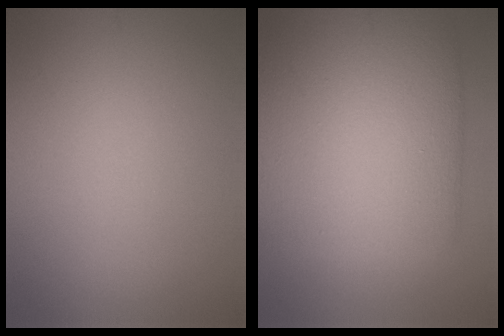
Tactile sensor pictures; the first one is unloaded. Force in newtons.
{"total": 13.4, "press": 13.4, "slide": 0.3}